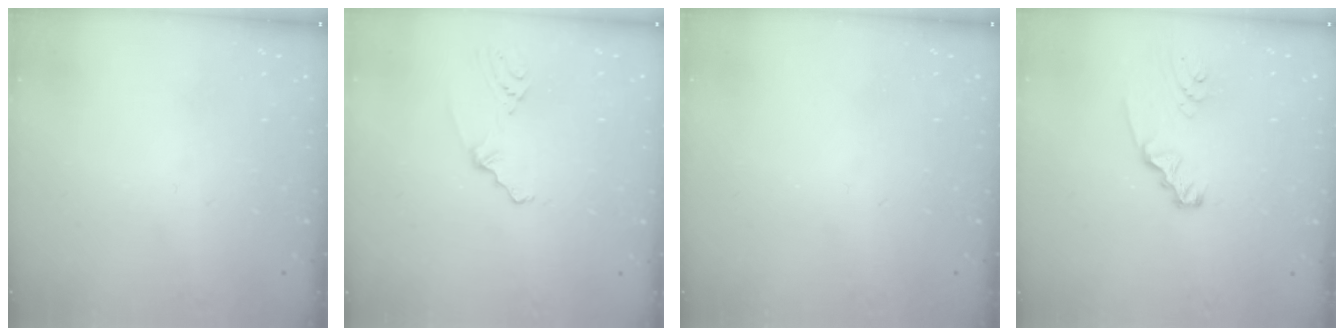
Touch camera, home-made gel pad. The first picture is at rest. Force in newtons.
{"total": 2.7, "press": 2.3, "slide": 1.6}
{"total": 0.0}
{"total": 3.1, "press": 3.1, "slide": 0.3}